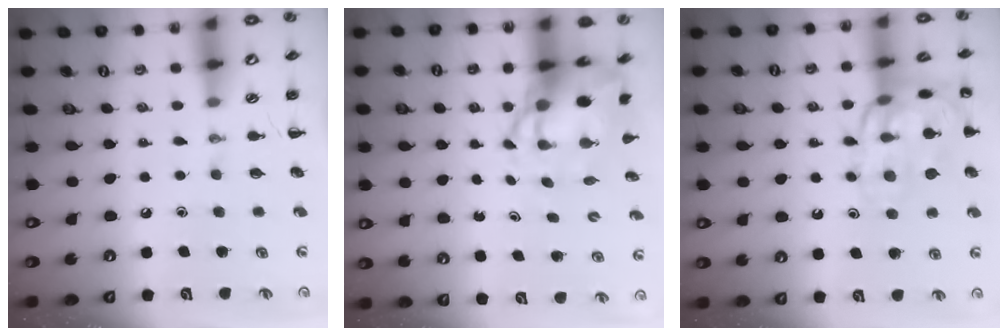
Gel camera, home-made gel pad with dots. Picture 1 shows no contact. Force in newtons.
{"total": 6.3, "press": 6.1, "slide": 1.7}
{"total": 17.4, "press": 17.4, "slide": 0.7}